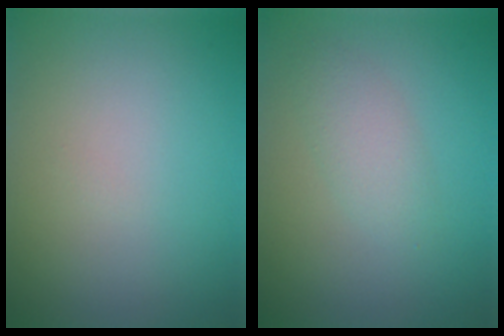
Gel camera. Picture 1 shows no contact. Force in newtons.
{"total": 2.2, "press": 2.2, "slide": 0.1}